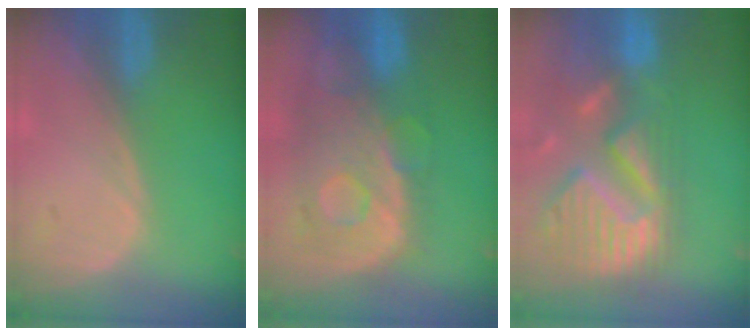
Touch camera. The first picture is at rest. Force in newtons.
{"total": 11.2, "press": 9.7, "slide": 5.6}
{"total": 13.9, "press": 11.5, "slide": 7.7}